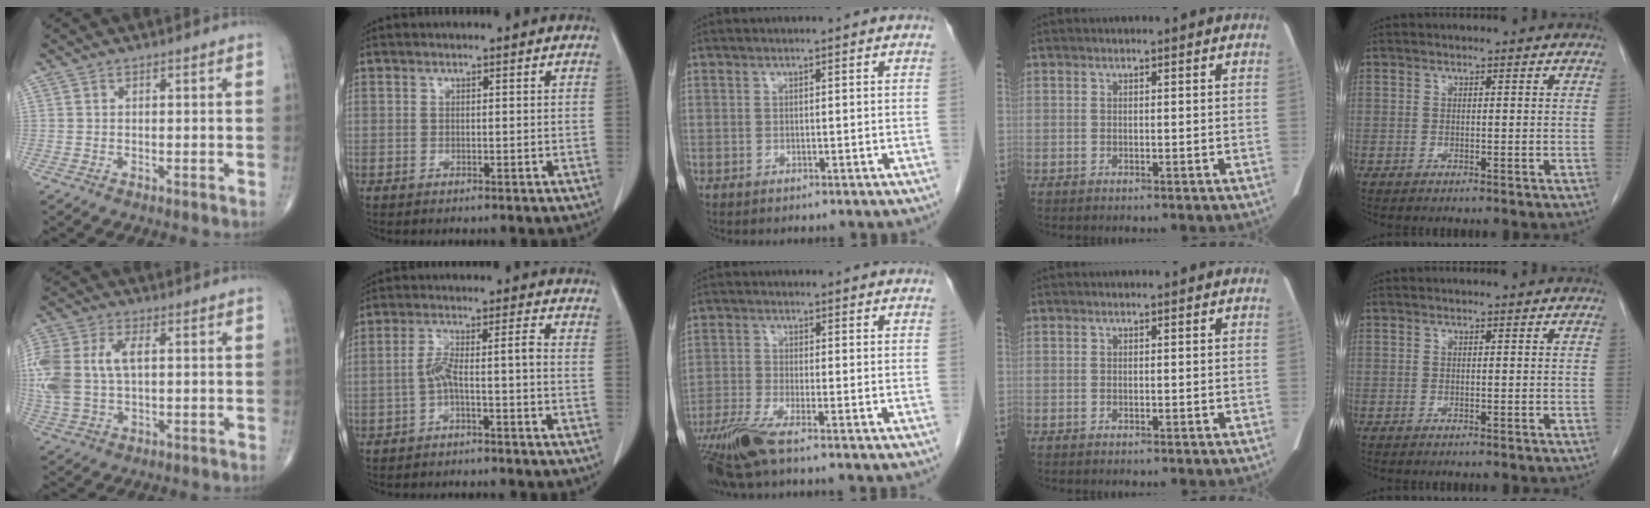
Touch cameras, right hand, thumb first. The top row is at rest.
{"thumb": {"total": 14.7, "force": [1.7, 8.7, 11.7], "torque": [-0.297, 0.010, 0.037]}, "index": {"total": 4.8, "force": [-1.8, 0.2, 4.5], "torque": [-0.093, 0.027, -0.028]}, "middle": {"total": 6.9, "force": [-4.9, 0.1, 4.9], "torque": [-0.100, -0.019, -0.096]}}